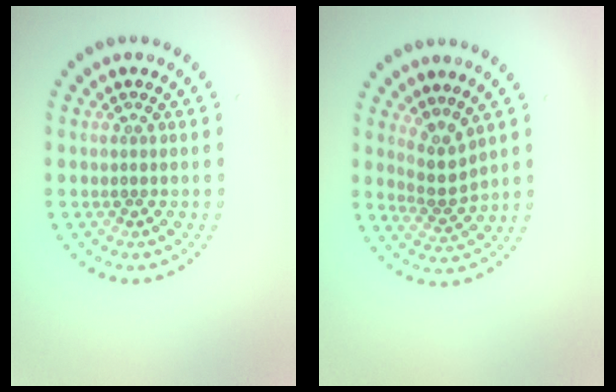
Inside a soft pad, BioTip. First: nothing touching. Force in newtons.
{"total": 2.6, "press": 1.8, "slide": 1.9}